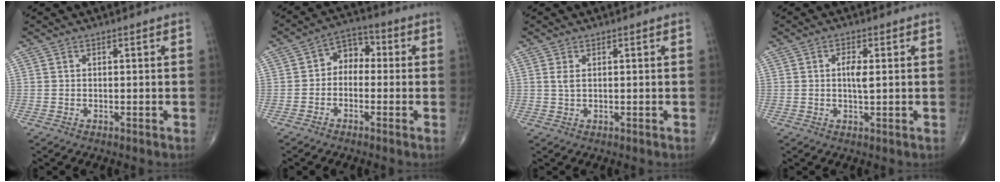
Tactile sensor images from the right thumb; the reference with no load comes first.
{"total": 5.8, "force": [-0.5, 4.4, 3.8], "torque": [-0.032, 0.029, -0.027]}
{"total": 1.5, "force": [0.5, 0.6, 1.2], "torque": [-0.029, 0.003, 0.015]}
{"total": 3.0, "force": [0.4, 0.9, 2.8], "torque": [-0.050, -0.001, 0.005]}